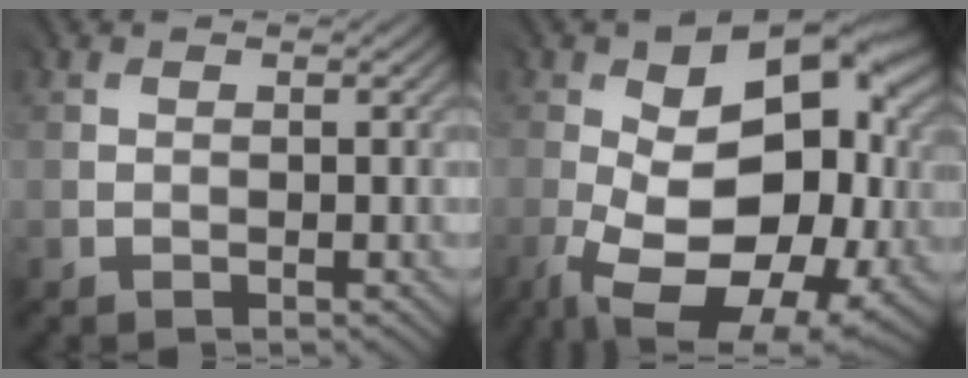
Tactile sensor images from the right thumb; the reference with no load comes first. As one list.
[{"total": 18.7, "force": [-3.3, 11.5, 14.3], "torque": [-0.218, -0.034, -0.018]}]